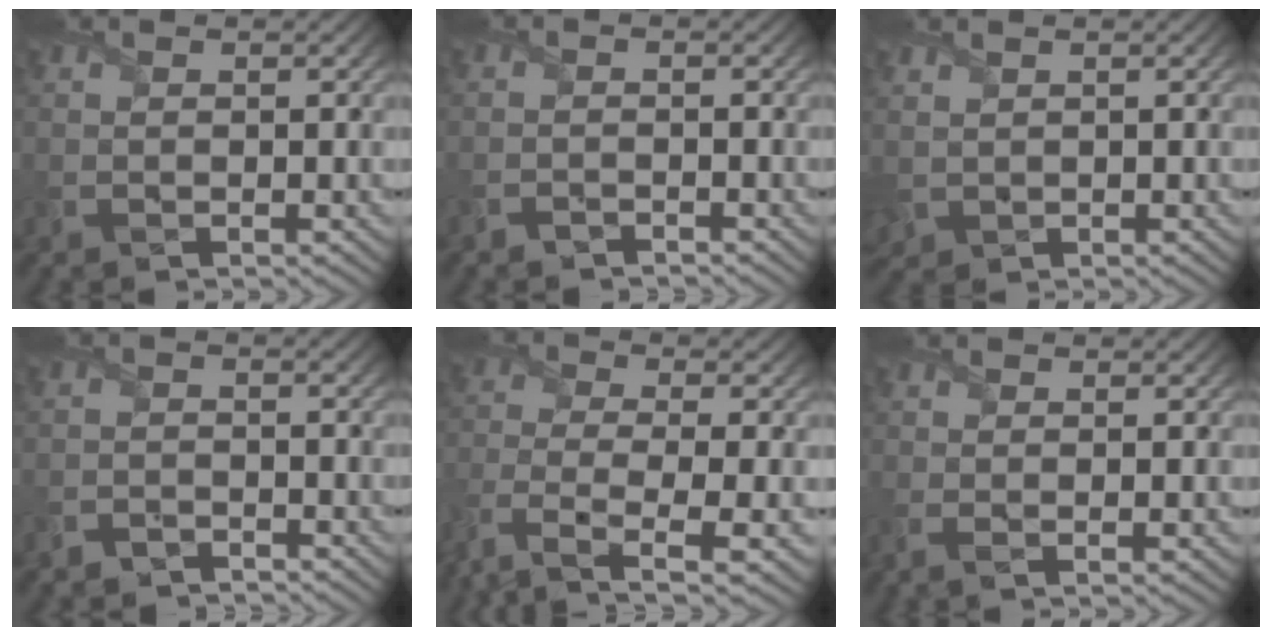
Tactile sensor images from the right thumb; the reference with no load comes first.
{"total": 1.4, "force": [-1.4, 0.0, -0.1], "torque": [0.002, 0.002, -0.032]}
{"total": 1.9, "force": [0.9, 1.6, 0.4], "torque": [-0.030, -0.002, 0.018]}
{"total": 2.2, "force": [-2.2, 0.3, 0.0], "torque": [0.001, 0.001, -0.052]}
{"total": 8.5, "force": [-5.2, 2.8, 6.1], "torque": [-0.143, -0.024, -0.108]}
{"total": 1.3, "force": [-0.2, 0.5, 1.2], "torque": [-0.031, -0.003, -0.004]}